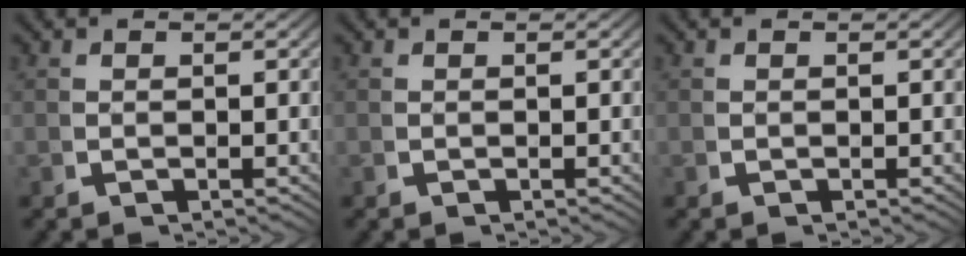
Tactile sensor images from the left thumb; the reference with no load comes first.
{"total": 0.0}
{"total": 0.0}